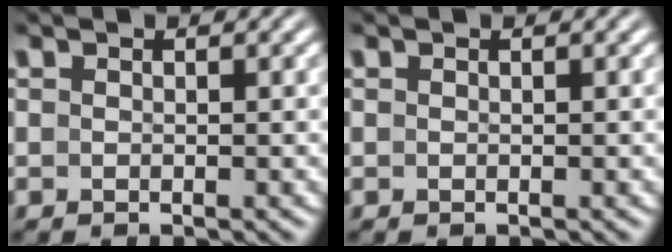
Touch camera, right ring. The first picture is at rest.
{"total": 0.0}